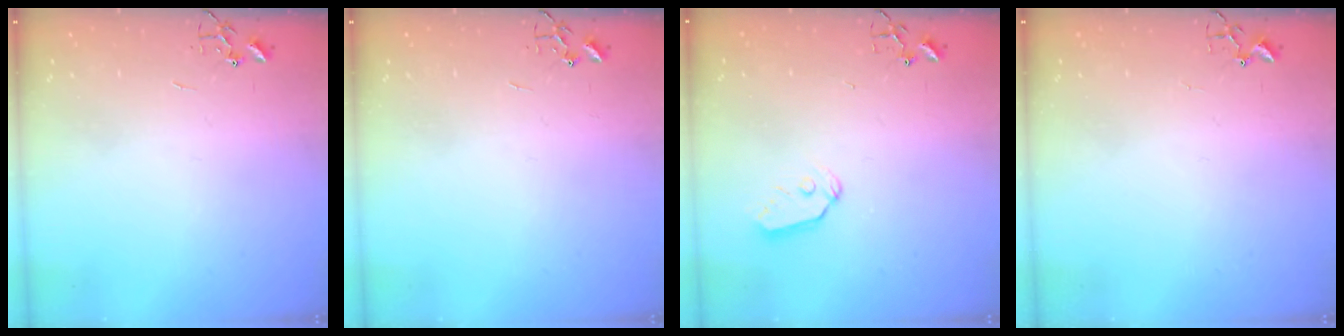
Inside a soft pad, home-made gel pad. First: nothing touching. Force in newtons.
{"total": 0.0}
{"total": 7.4, "press": 7.4, "slide": 0.5}
{"total": 3.3, "press": 3.3, "slide": 0.5}